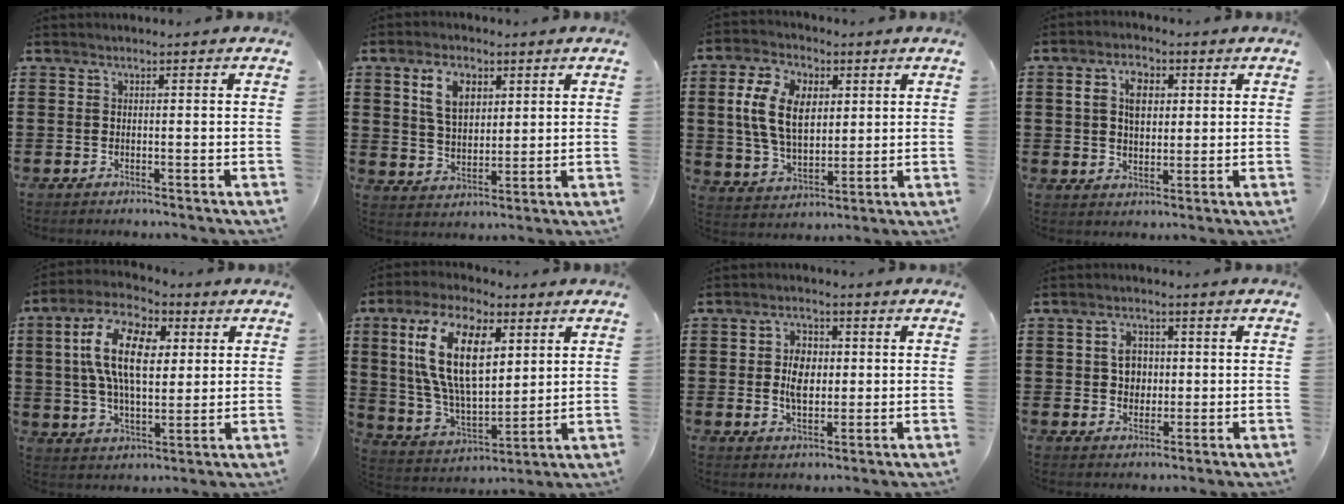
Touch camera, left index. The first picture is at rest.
{"total": 7.2, "force": [3.4, 4.1, 4.8], "torque": [-0.093, 0.010, 0.058]}
{"total": 9.9, "force": [2.6, 6.2, 7.2], "torque": [-0.179, 0.012, 0.042]}
{"total": 5.6, "force": [1.8, 3.7, 3.9], "torque": [-0.073, 0.010, 0.025]}
{"total": 13.0, "force": [3.6, 6.8, 10.5], "torque": [-0.234, 0.011, 0.061]}
{"total": 16.2, "force": [6.4, 8.1, 12.4], "torque": [-0.268, 0.007, 0.114]}
{"total": 5.4, "force": [0.4, 3.3, 4.2], "torque": [-0.079, 0.011, 0.004]}
{"total": 4.1, "force": [0.6, 3.2, 2.5], "torque": [-0.052, 0.009, 0.005]}